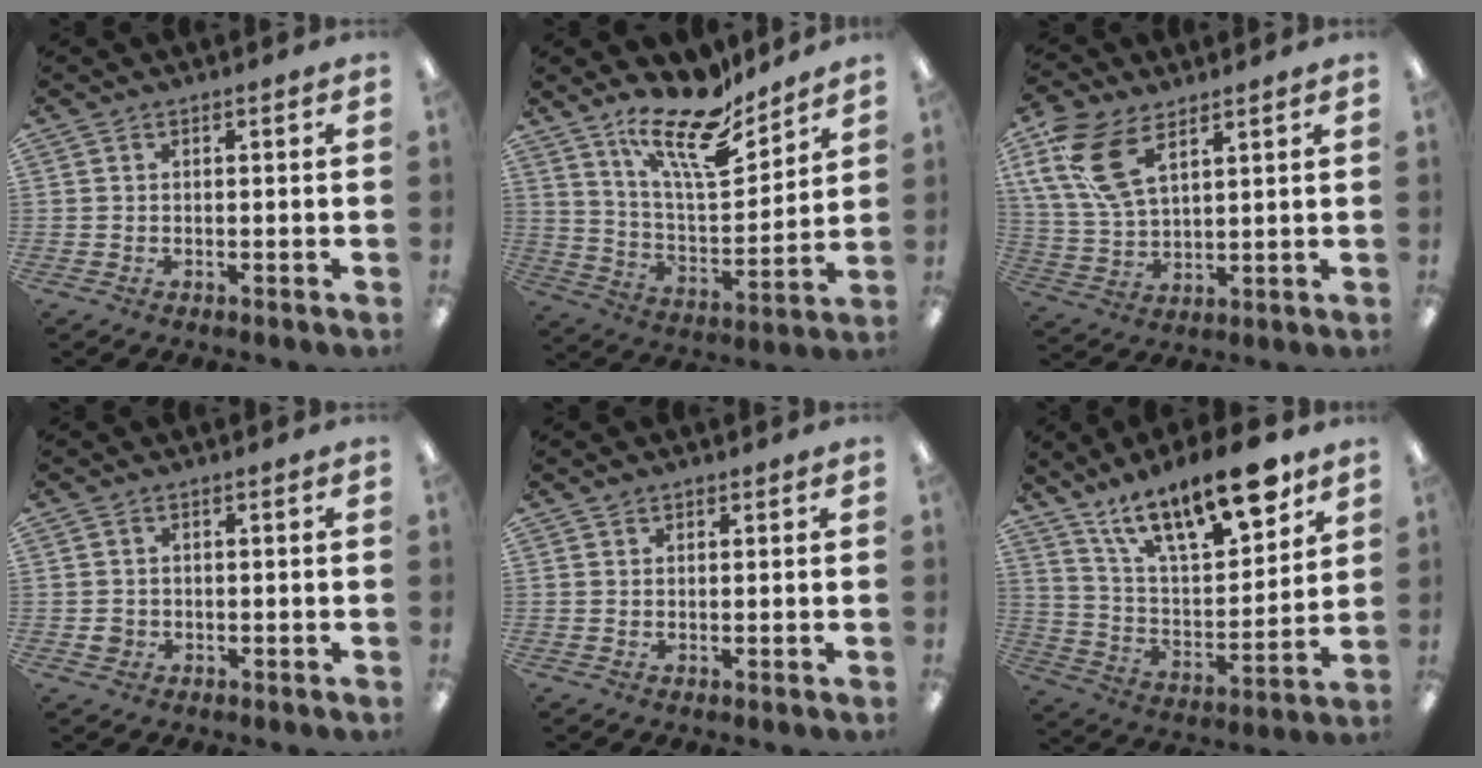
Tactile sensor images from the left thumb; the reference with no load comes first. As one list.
[{"total": 18.1, "force": [13.8, 5.8, 10.2], "torque": [-0.177, -0.089, 0.235]}, {"total": 15.2, "force": [7.9, 7.5, 10.6], "torque": [-0.246, -0.022, 0.141]}, {"total": 2.1, "force": [0.1, 1.8, 1.1], "torque": [-0.022, 0.005, 0.001]}, {"total": 1.1, "force": [0.9, 0.5, 0.4], "torque": [-0.008, 0.000, 0.018]}, {"total": 20.8, "force": [14.9, 6.7, 12.9], "torque": [-0.202, -0.093, 0.249]}]